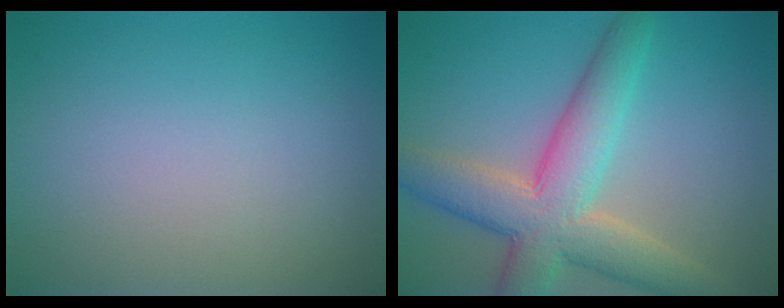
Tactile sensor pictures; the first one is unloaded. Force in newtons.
{"total": 7.8, "press": 7.8, "slide": 0.6}